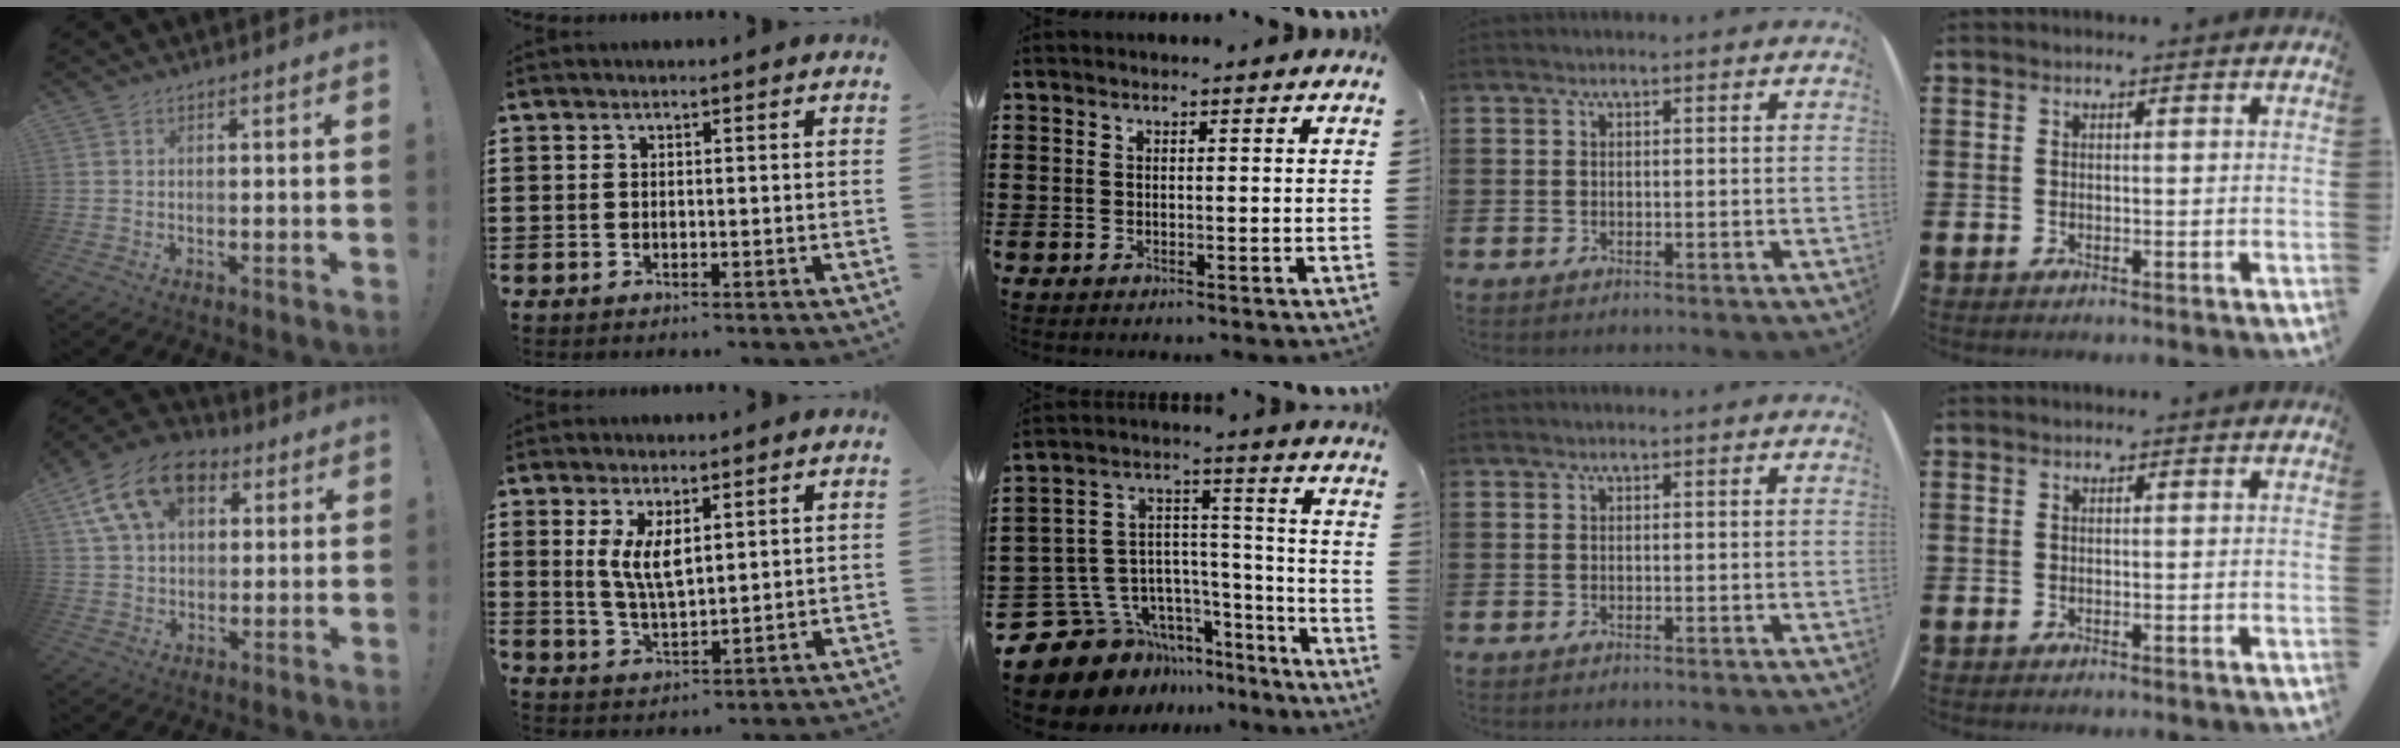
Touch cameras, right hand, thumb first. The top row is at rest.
{"thumb": {"total": 16.3, "force": [6.9, 11.1, 9.9], "torque": [-0.161, -0.016, 0.131]}, "index": {"total": 5.2, "force": [1.7, 2.0, 4.4], "torque": [-0.092, 0.001, 0.031]}, "middle": {"total": 10.5, "force": [-8.2, 6.2, 1.9], "torque": [-0.063, 0.005, -0.153]}}